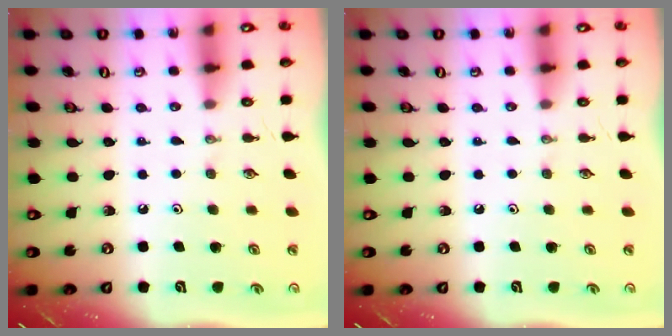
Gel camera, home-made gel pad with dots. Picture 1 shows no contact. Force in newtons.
{"total": 0.0}